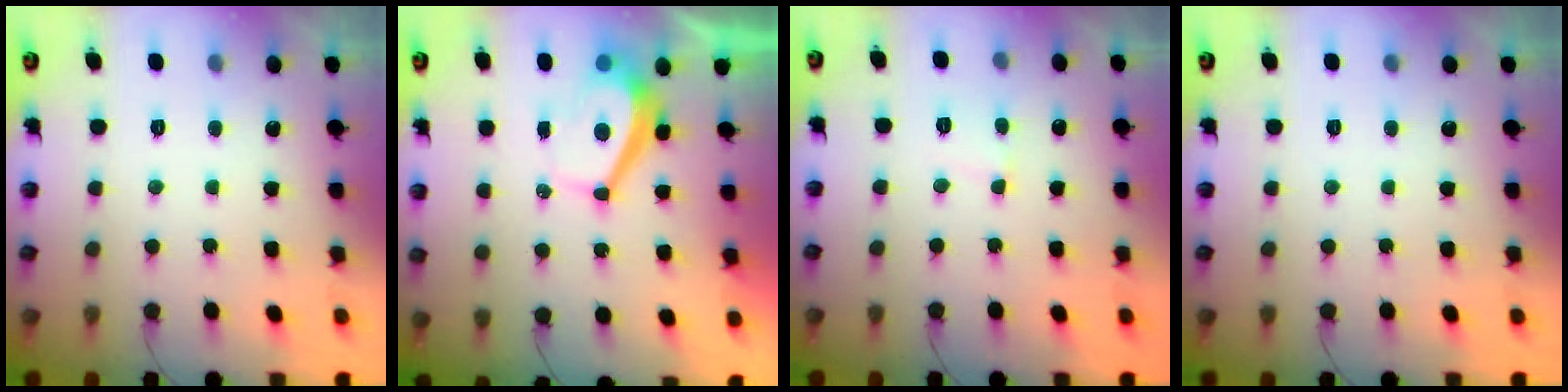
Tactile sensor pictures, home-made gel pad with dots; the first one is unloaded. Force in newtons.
{"total": 4.4, "press": 4.4, "slide": 0.2}
{"total": 3.5, "press": 3.5, "slide": 0.3}
{"total": 0.0}